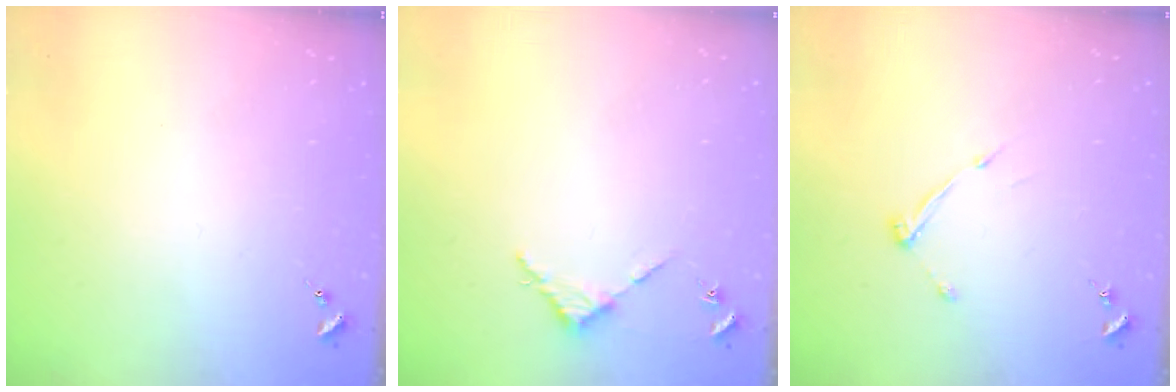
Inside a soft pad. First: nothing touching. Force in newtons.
{"total": 2.7, "press": 2.7, "slide": 0.3}
{"total": 6.2, "press": 6.2, "slide": 0.5}